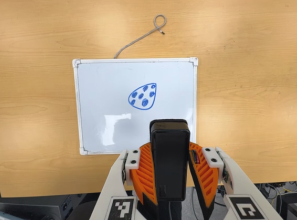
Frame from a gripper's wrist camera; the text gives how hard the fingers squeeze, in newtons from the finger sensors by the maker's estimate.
{"total": 8.8, "left": 7.2, "right": 10.3}